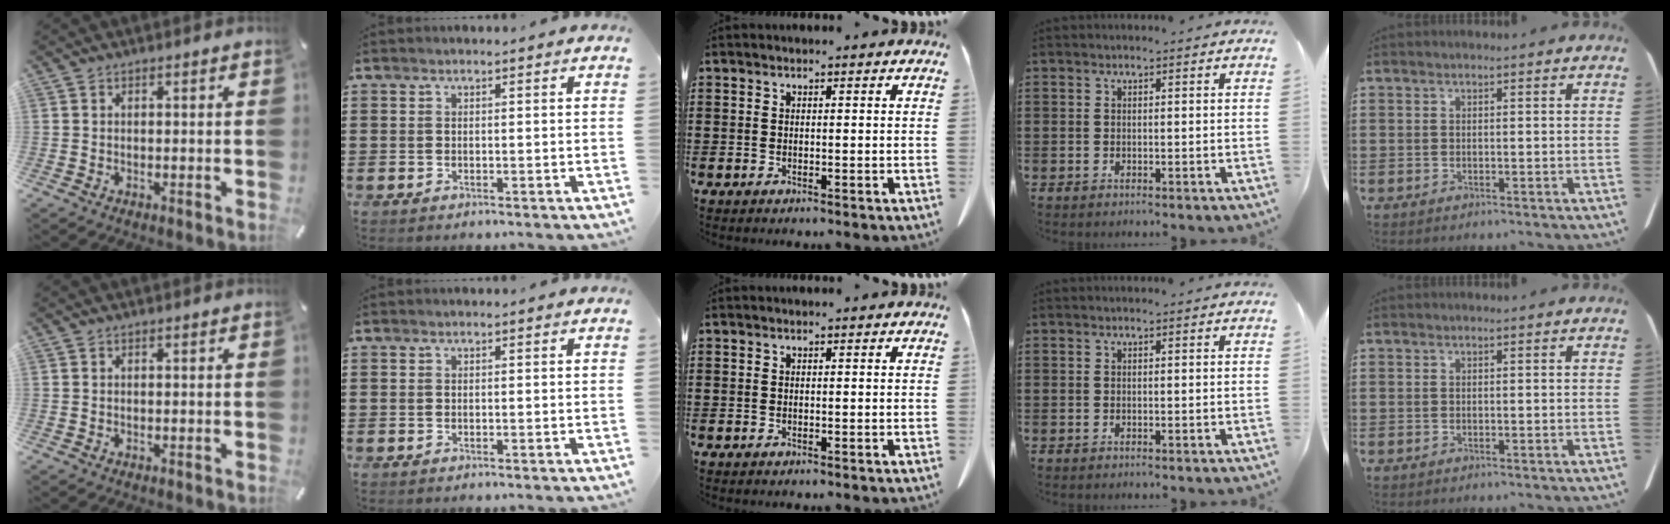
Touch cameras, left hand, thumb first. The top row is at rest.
{}